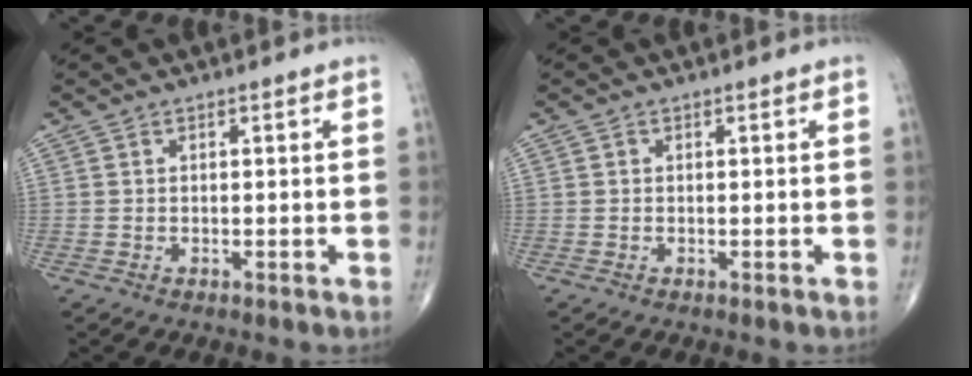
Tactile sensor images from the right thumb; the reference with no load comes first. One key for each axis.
{"total": 0.0}